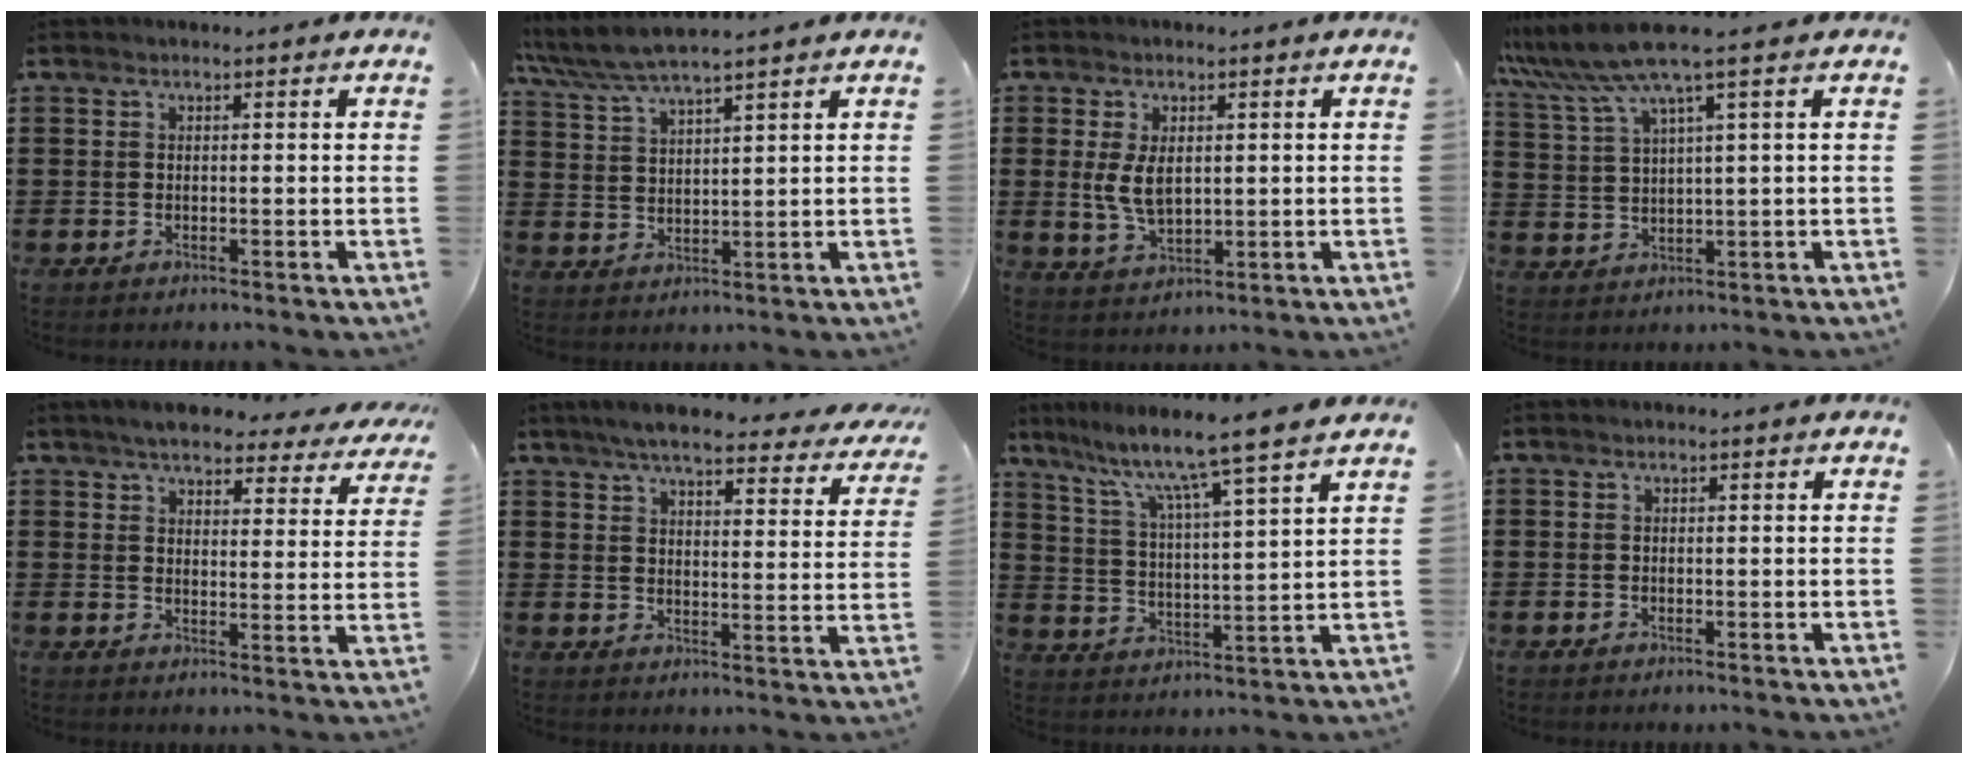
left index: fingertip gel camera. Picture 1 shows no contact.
{"total": 5.0, "force": [4.6, 0.2, 2.0], "torque": [-0.055, -0.019, 0.080]}
{"total": 5.2, "force": [0.7, 3.0, 4.2], "torque": [-0.102, 0.003, 0.009]}
{"total": 7.1, "force": [4.6, -0.2, 5.4], "torque": [-0.134, -0.025, 0.076]}
{"total": 5.3, "force": [5.0, 0.9, 1.5], "torque": [-0.042, -0.022, 0.087]}
{"total": 6.2, "force": [5.6, 0.4, 2.7], "torque": [-0.066, -0.028, 0.094]}
{"total": 8.2, "force": [6.9, -1.0, 4.4], "torque": [-0.114, -0.051, 0.108]}
{"total": 0.0}